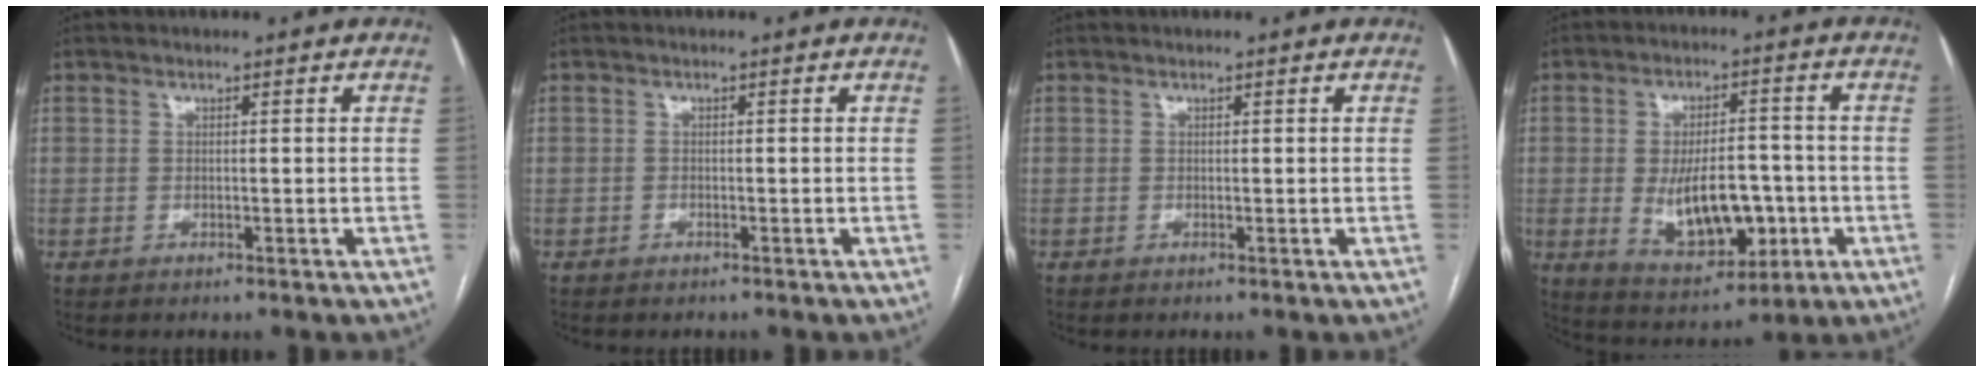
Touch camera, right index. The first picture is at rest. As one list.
[{"total": 0.6, "force": [-0.5, 0.2, 0.1], "torque": [-0.008, 0.000, -0.010]}, {"total": 0.0}, {"total": 12.1, "force": [-2.2, 5.9, 10.4], "torque": [-0.177, 0.003, -0.020]}]